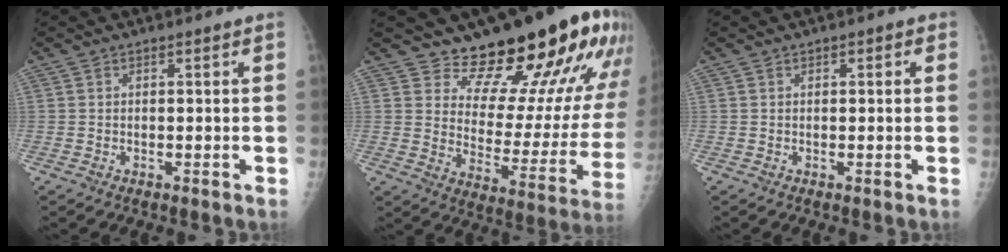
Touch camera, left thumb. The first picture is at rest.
{"total": 20.9, "force": [16.6, 6.9, 10.7], "torque": [-0.098, -0.135, 0.226]}
{"total": 1.3, "force": [0.5, 0.6, 1.0], "torque": [-0.009, 0.002, 0.004]}